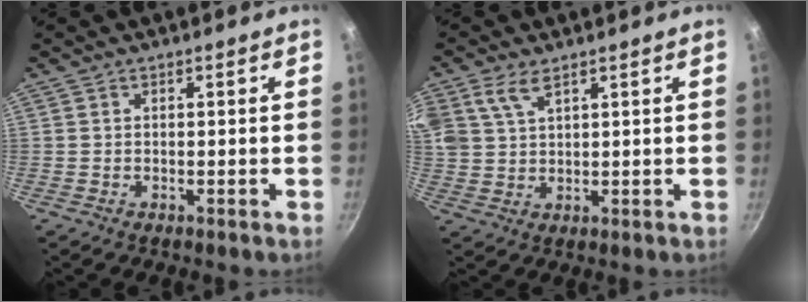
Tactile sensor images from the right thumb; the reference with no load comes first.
{"total": 7.2, "force": [4.1, 3.9, 4.5], "torque": [-0.085, 0.002, 0.084]}